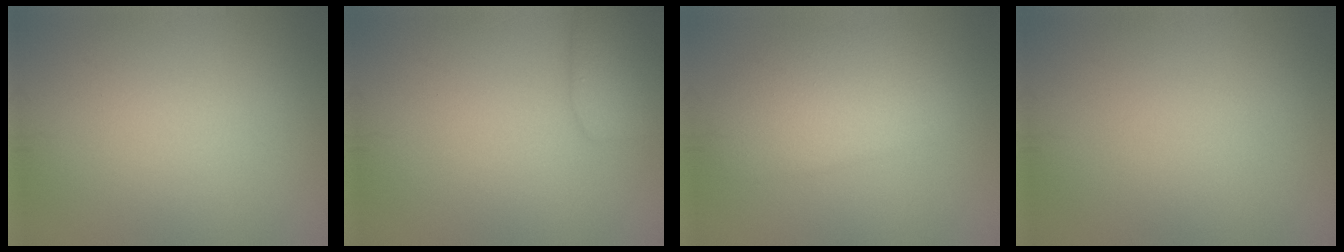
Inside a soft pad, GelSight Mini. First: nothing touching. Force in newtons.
{"total": 3.8, "press": 3.8, "slide": 0.2}
{"total": 4.2, "press": 4.2, "slide": 0.2}
{"total": 0.0}